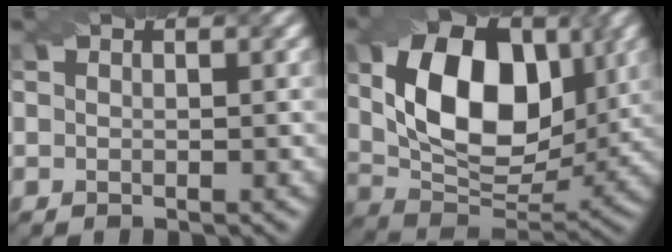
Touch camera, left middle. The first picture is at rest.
{"total": 12.0, "force": [2.6, 7.6, 8.9], "torque": [-0.155, -0.004, 0.048]}